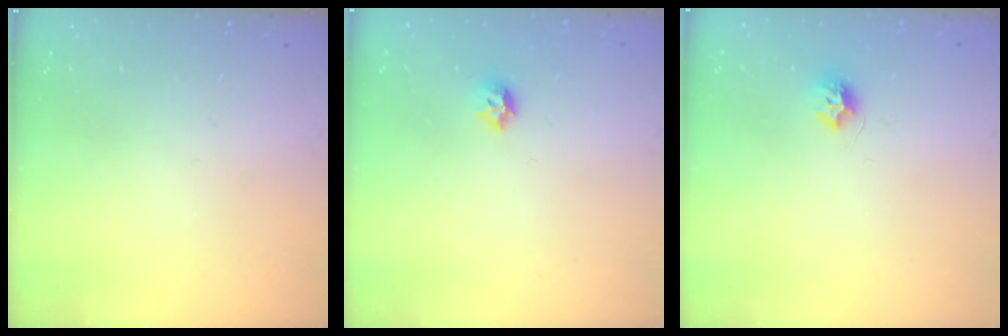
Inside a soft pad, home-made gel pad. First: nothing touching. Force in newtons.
{"total": 6.0, "press": 5.9, "slide": 0.9}
{"total": 7.3, "press": 7.3, "slide": 0.4}